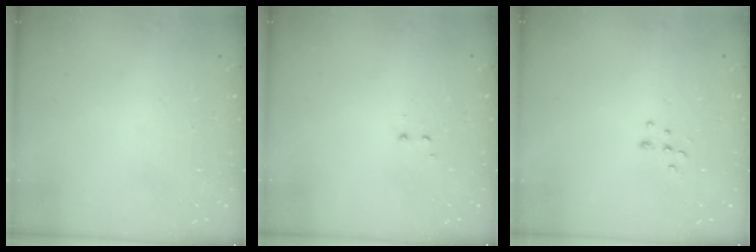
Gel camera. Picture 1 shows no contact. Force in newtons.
{"total": 1.2, "press": 1.1, "slide": 0.5}
{"total": 6.7, "press": 6.7, "slide": 0.4}